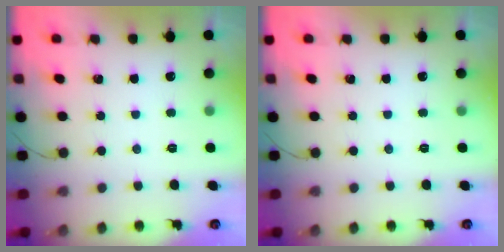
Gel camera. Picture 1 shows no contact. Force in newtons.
{"total": 0.0}